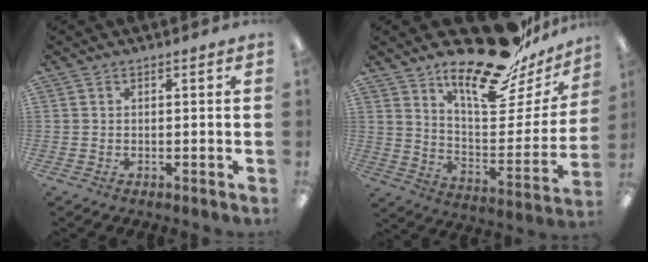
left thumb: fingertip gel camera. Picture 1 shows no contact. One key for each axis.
{"total": 21.1, "fx": 16.9, "fy": 6.3, "fz": 10.9, "tx": -0.168, "ty": -0.126, "tz": 0.282}